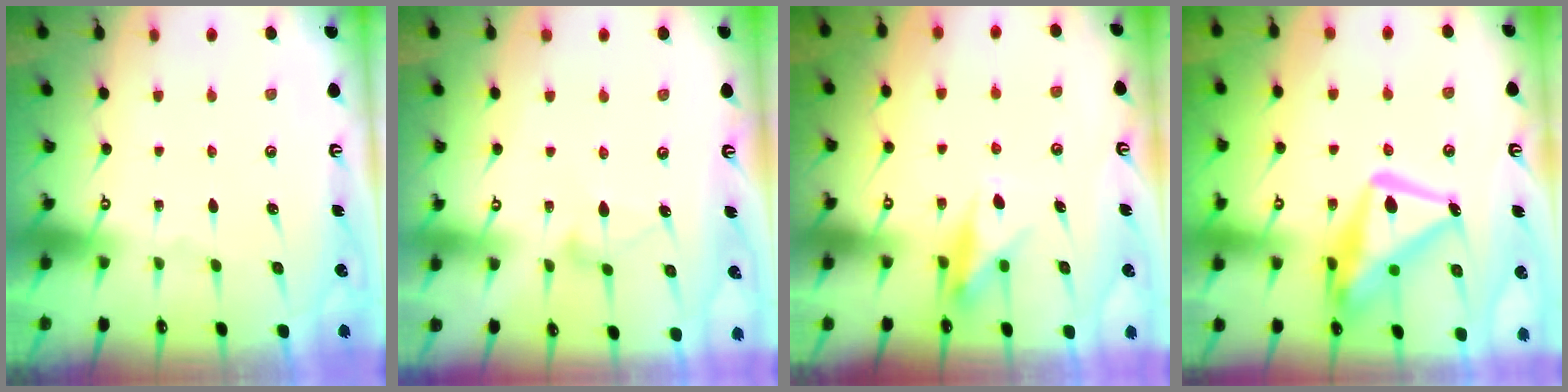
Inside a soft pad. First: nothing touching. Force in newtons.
{"total": 8.7, "press": 8.7, "slide": 0.4}
{"total": 8.8, "press": 8.7, "slide": 0.4}
{"total": 17.6, "press": 17.5, "slide": 1.7}